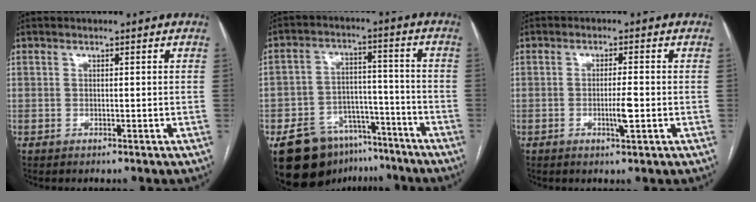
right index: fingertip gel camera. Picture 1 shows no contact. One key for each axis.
{"total": 13.7, "fx": -9.6, "fy": 8.1, "fz": 5.5, "tx": -0.079, "ty": 0.034, "tz": -0.148}
{"total": 3.3, "fx": -0.8, "fy": 0.1, "fz": 3.2, "tx": -0.057, "ty": -0.004, "tz": -0.012}